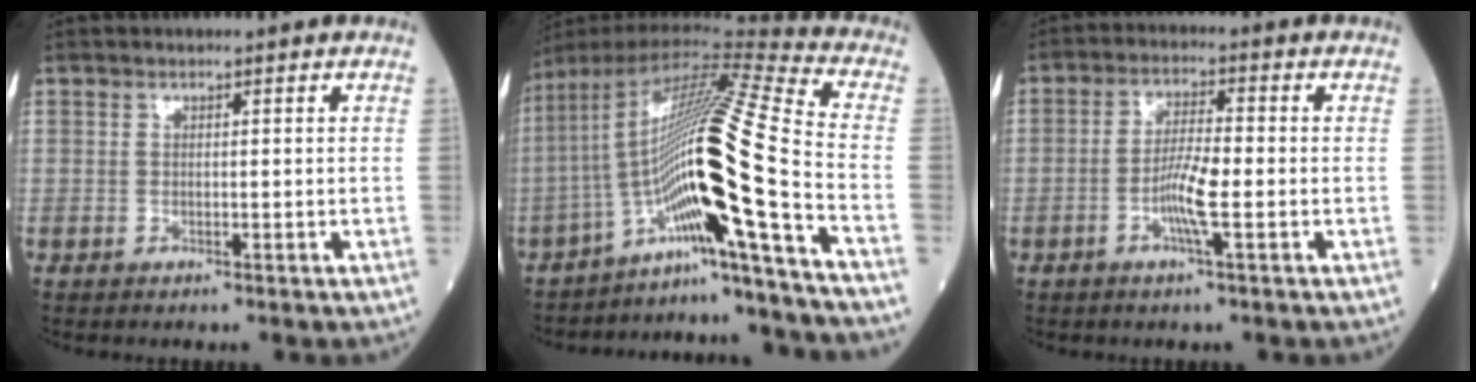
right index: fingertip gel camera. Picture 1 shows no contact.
{"total": 20.4, "force": [-8.3, -2.6, 18.4], "torque": [-0.341, 0.013, -0.147]}
{"total": 5.5, "force": [-1.7, 0.3, 5.2], "torque": [-0.108, -0.002, -0.034]}